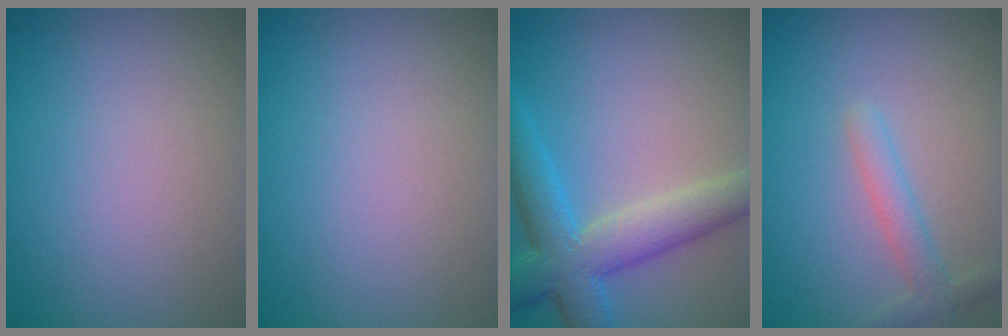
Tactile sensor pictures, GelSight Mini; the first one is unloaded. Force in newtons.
{"total": 0.0}
{"total": 7.0, "press": 7.0, "slide": 0.5}
{"total": 2.1, "press": 2.1, "slide": 0.1}